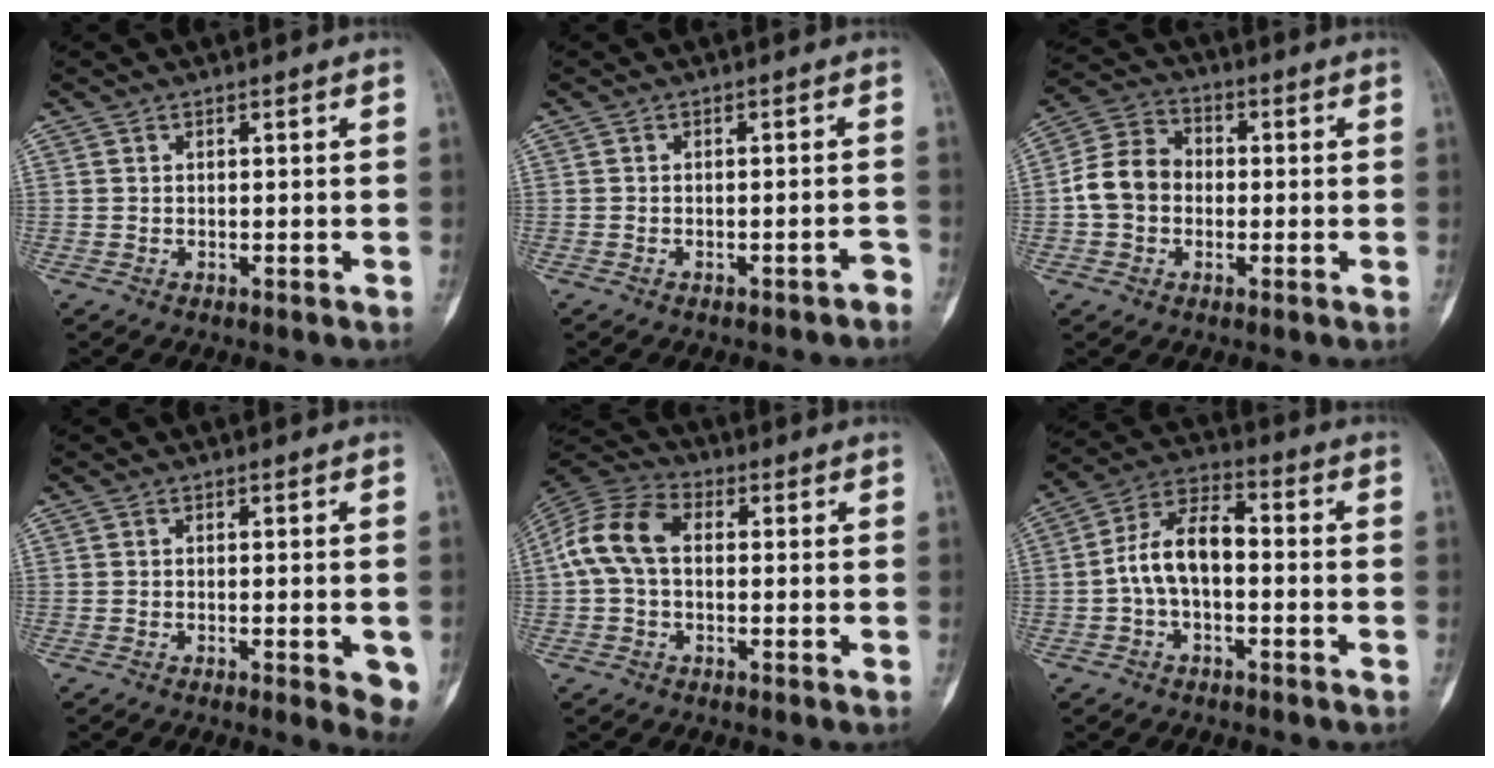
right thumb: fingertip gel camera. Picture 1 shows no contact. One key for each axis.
{"total": 1.9, "fx": -1.5, "fy": 0.7, "fz": 0.8, "tx": -0.007, "ty": 0.024, "tz": -0.019}
{"total": 9.2, "fx": -0.8, "fy": 7.6, "fz": 5.2, "tx": -0.078, "ty": 0.030, "tz": -0.028}
{"total": 5.2, "fx": -1.5, "fy": 1.6, "fz": 4.7, "tx": -0.045, "ty": -0.009, "tz": -0.016}
{"total": 11.0, "fx": 0.7, "fy": 7.4, "fz": 8.1, "tx": -0.163, "ty": 0.032, "tz": 0.001}
{"total": 10.0, "fx": -1.2, "fy": 5.8, "fz": 8.1, "tx": -0.141, "ty": 0.039, "tz": -0.034}